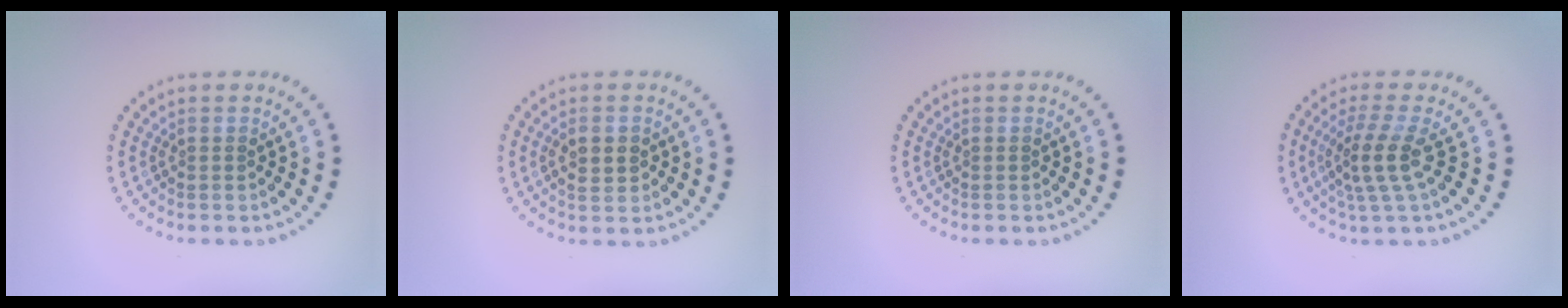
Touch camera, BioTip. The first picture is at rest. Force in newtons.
{"total": 1.9, "press": 1.9, "slide": 0.1}
{"total": 0.0}
{"total": 3.5, "press": 2.6, "slide": 2.3}